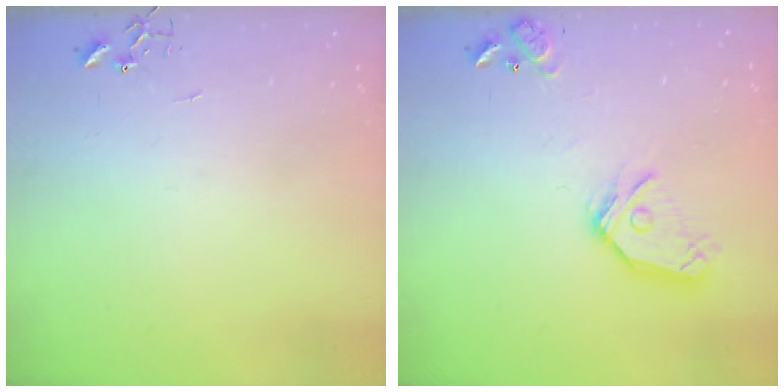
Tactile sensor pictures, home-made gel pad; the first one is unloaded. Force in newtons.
{"total": 15.0, "press": 14.9, "slide": 2.2}